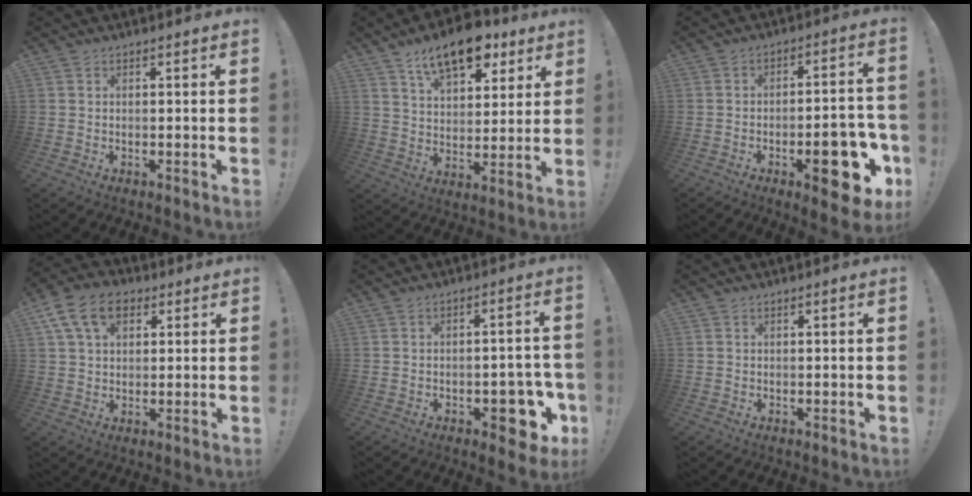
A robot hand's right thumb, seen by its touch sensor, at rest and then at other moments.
{"total": 14.4, "force": [9.3, 7.2, 8.4], "torque": [-0.122, -0.051, 0.165]}
{"total": 15.7, "force": [-6.8, 5.7, 12.9], "torque": [-0.133, 0.029, -0.095]}
{"total": 12.5, "force": [5.5, 8.0, 7.9], "torque": [-0.127, -0.006, 0.105]}
{"total": 10.4, "force": [-4.3, 5.4, 7.8], "torque": [-0.068, 0.023, -0.065]}
{"total": 0.7, "force": [0.4, -0.2, 0.5], "torque": [-0.007, -0.001, 0.006]}